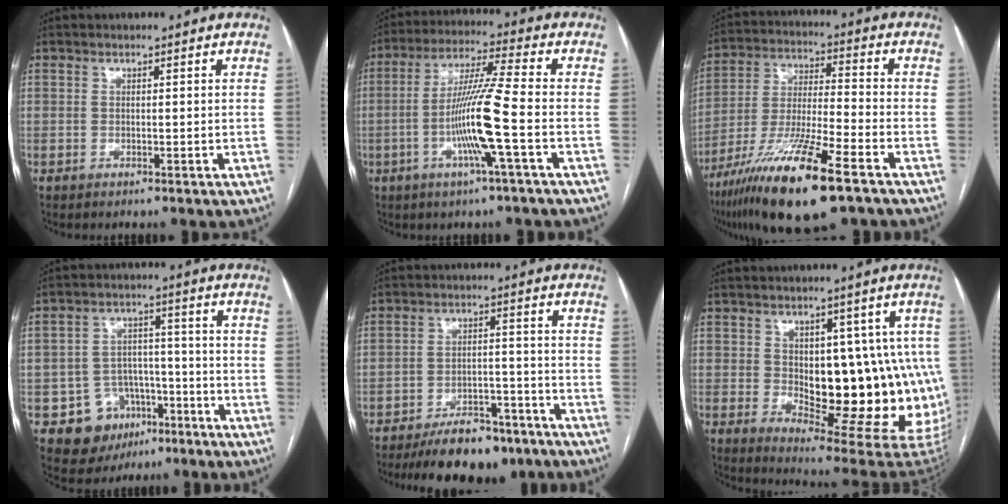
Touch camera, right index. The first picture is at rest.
{"total": 11.4, "force": [-3.0, -1.2, 11.0], "torque": [-0.211, -0.004, -0.063]}
{"total": 18.0, "force": [-10.9, 1.7, 14.3], "torque": [-0.280, -0.044, -0.195]}
{"total": 9.4, "force": [-4.6, 7.9, 2.3], "torque": [-0.029, 0.029, -0.059]}
{"total": 12.2, "force": [-9.8, 4.6, 5.6], "torque": [-0.076, 0.012, -0.151]}
{"total": 19.1, "force": [-0.3, 9.1, 16.8], "torque": [-0.157, 0.010, 0.022]}